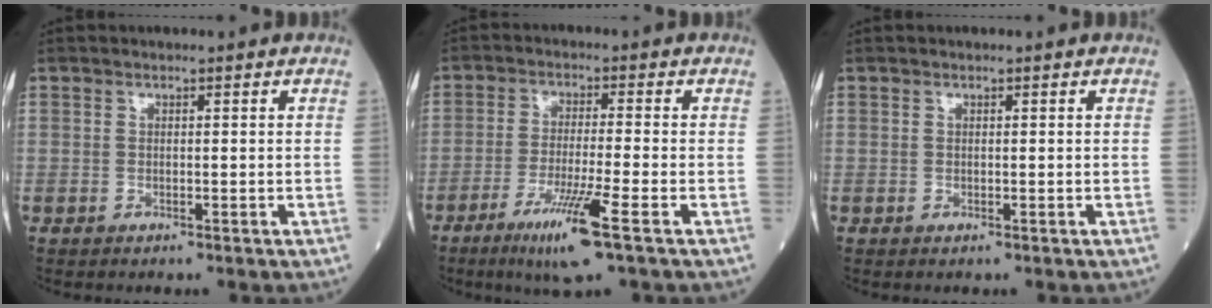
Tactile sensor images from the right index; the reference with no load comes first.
{"total": 8.5, "force": [-4.5, -0.7, 7.2], "torque": [-0.134, -0.024, -0.083]}
{"total": 0.0}